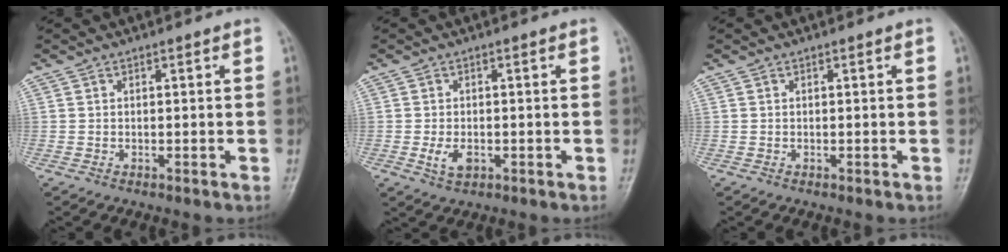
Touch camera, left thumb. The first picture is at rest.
{"total": 3.3, "force": [-0.8, 2.0, 2.5], "torque": [-0.047, -0.003, -0.012]}
{"total": 0.0}